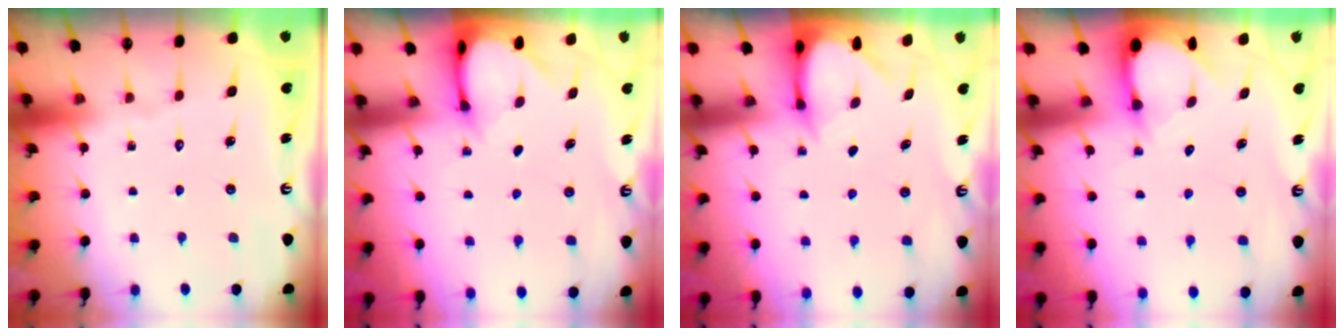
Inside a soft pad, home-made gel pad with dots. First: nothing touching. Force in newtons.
{"total": 2.8, "press": 2.8, "slide": 0.2}
{"total": 3.7, "press": 3.6, "slide": 0.3}
{"total": 2.8, "press": 2.8, "slide": 0.2}